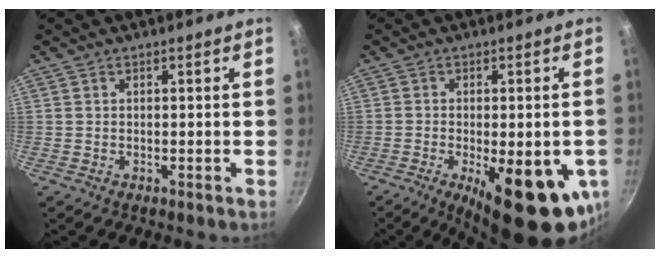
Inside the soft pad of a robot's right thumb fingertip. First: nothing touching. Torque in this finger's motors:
{"motor_torque": [3.02, 1.99, 2.17, -0.58, 0.45]}